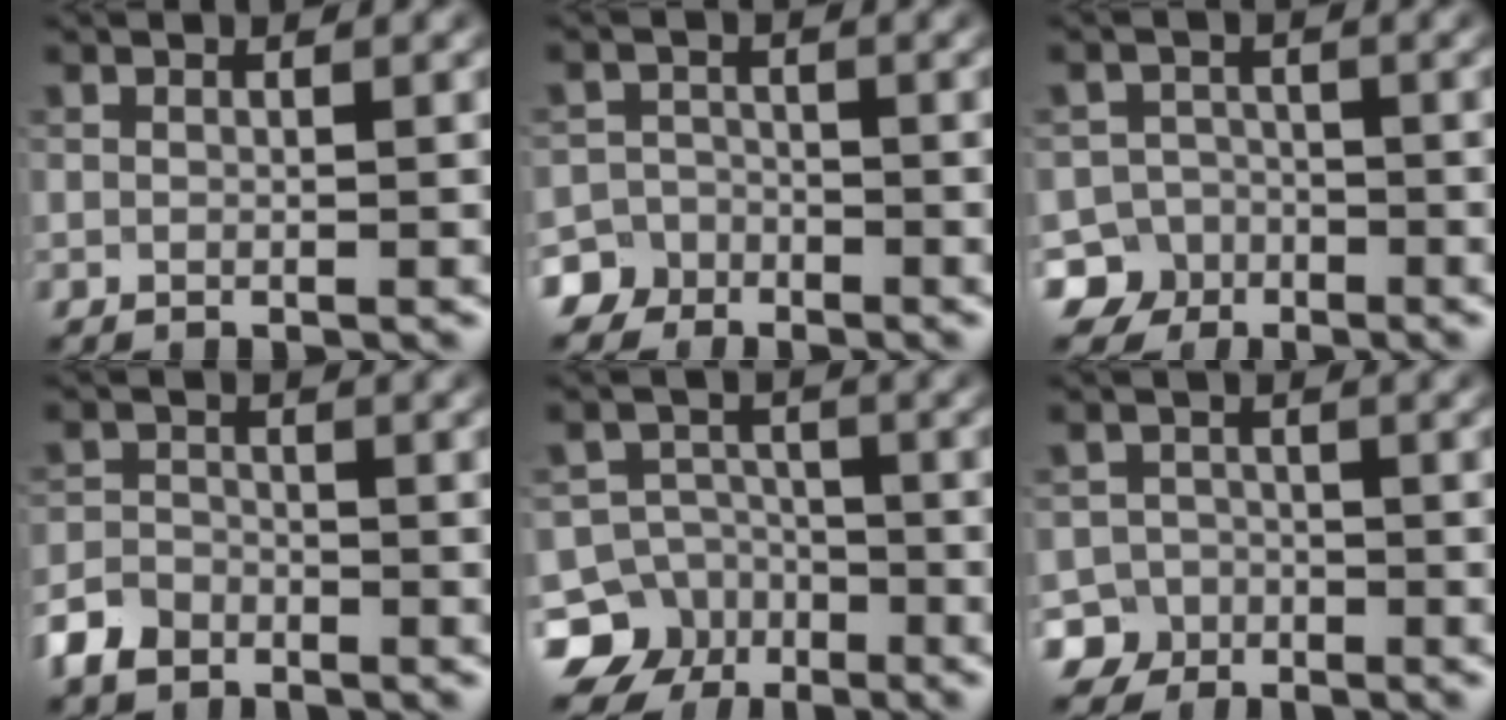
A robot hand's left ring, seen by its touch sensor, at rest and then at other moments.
{"total": 5.9, "force": [-4.3, 4.0, 0.2], "torque": [0.015, -0.012, -0.080]}
{"total": 6.1, "force": [-3.9, 4.7, 0.3], "torque": [0.016, -0.011, -0.078]}
{"total": 3.1, "force": [-2.1, 2.0, 1.0], "torque": [-0.020, 0.000, -0.049]}
{"total": 8.7, "force": [-5.3, 6.9, 1.1], "torque": [-0.010, -0.016, -0.108]}
{"total": 5.1, "force": [-3.3, 3.8, 0.1], "torque": [0.020, -0.006, -0.062]}